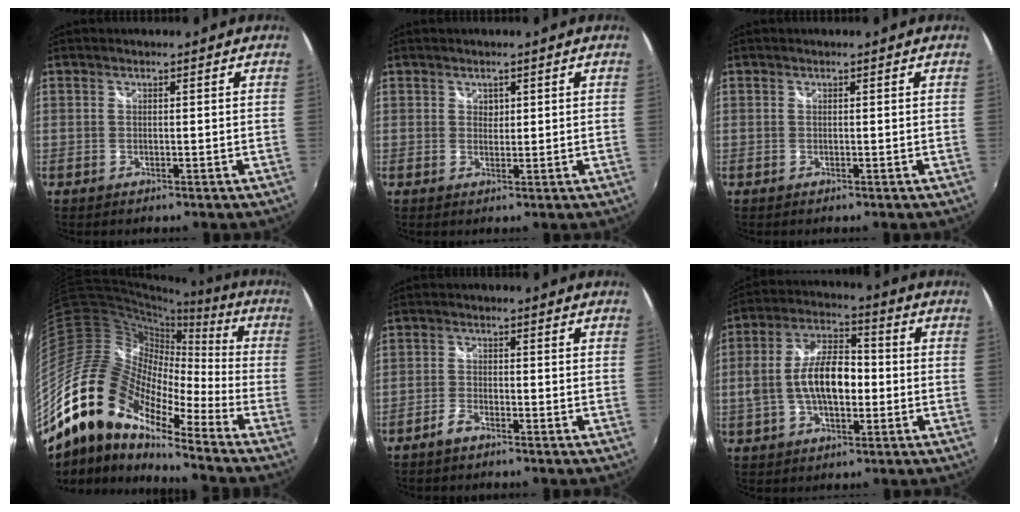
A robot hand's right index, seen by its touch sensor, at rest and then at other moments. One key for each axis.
{"total": 1.2, "fx": 0.5, "fy": 1.1, "fz": 0.2, "tx": -0.001, "ty": 0.003, "tz": 0.008}
{"total": 0.0}
{"total": 17.7, "fx": -12.1, "fy": 7.5, "fz": 10.5, "tx": -0.166, "ty": -0.022, "tz": -0.241}
{"total": 2.8, "fx": -2.3, "fy": 1.1, "fz": 1.3, "tx": -0.041, "ty": 0.002, "tz": -0.048}
{"total": 12.1, "fx": -1.6, "fy": 6.0, "fz": 10.4, "tx": -0.204, "ty": 0.012, "tz": -0.027}